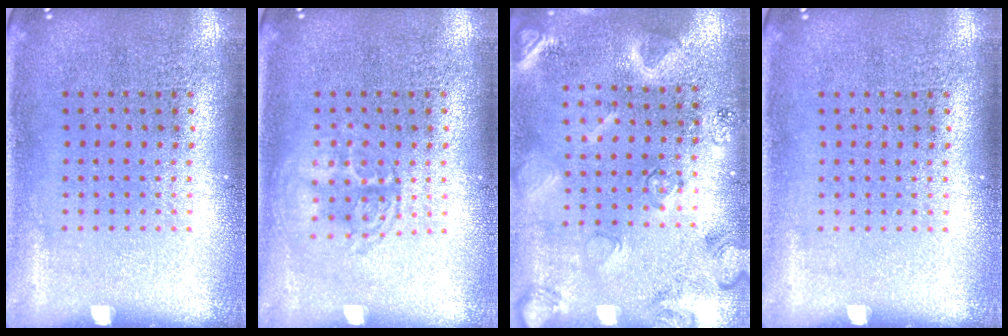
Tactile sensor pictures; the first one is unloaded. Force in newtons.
{"total": 1.1, "press": 1.1, "slide": 0.2}
{"total": 2.3, "press": 2.3, "slide": 0.1}
{"total": 0.0}